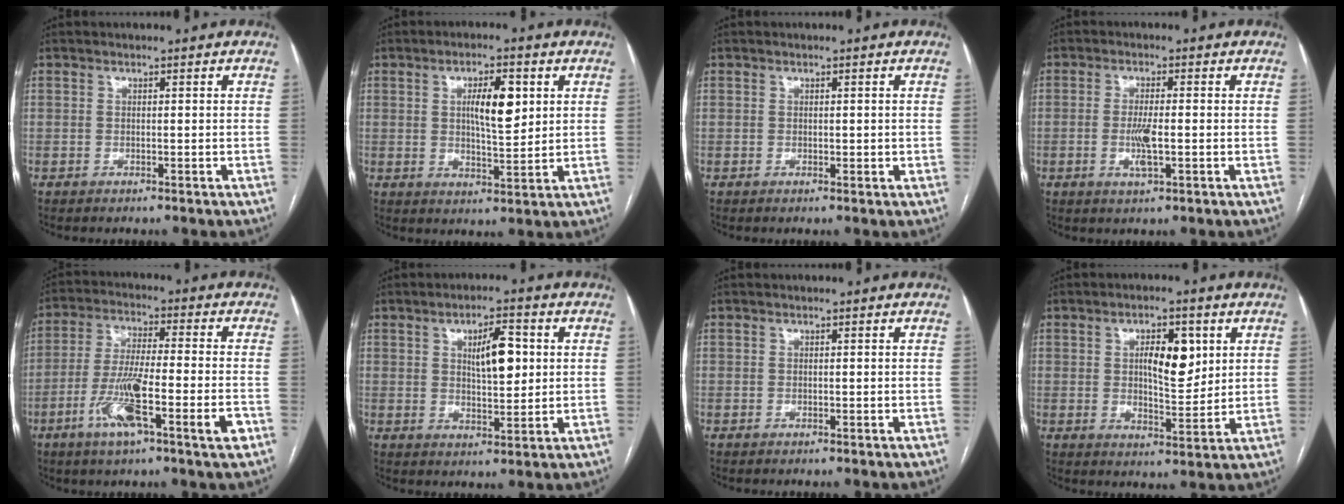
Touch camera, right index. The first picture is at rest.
{"total": 7.3, "force": [2.1, 2.1, 6.6], "torque": [-0.109, 0.003, 0.038]}
{"total": 1.0, "force": [0.2, 0.7, 0.6], "torque": [-0.007, -0.002, 0.005]}
{"total": 4.1, "force": [-0.7, 0.8, 4.0], "torque": [-0.082, -0.006, -0.012]}
{"total": 12.7, "force": [-5.1, 1.0, 11.6], "torque": [-0.213, -0.006, -0.088]}
{"total": 7.1, "force": [1.9, 2.4, 6.4], "torque": [-0.103, 0.006, 0.035]}
{"total": 0.0}
{"total": 7.7, "force": [2.5, 3.0, 6.6], "torque": [-0.103, 0.001, 0.043]}